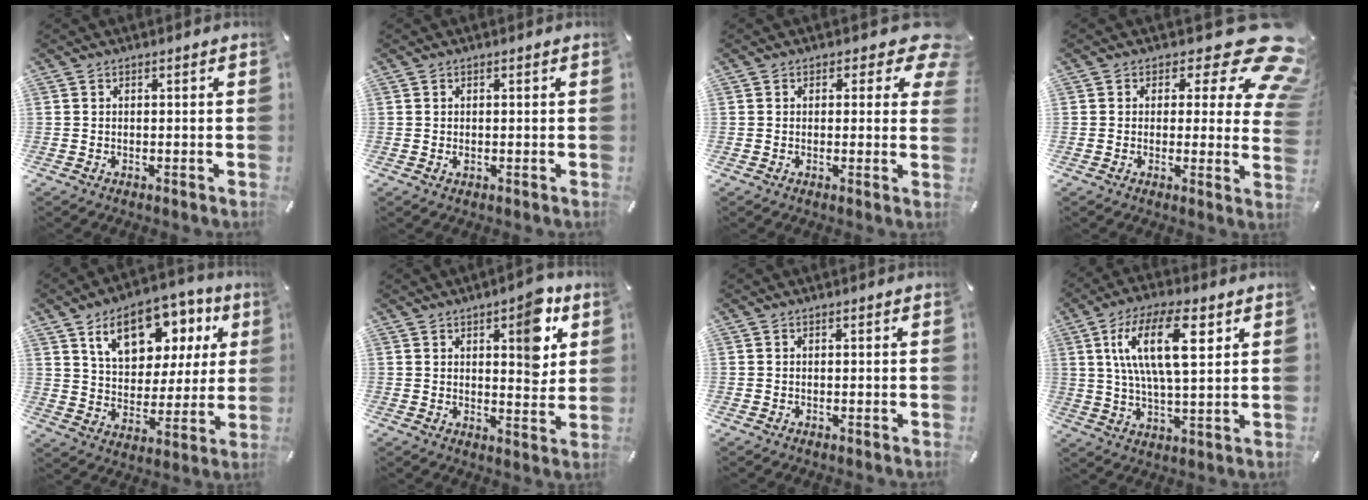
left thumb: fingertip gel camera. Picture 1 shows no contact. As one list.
[{"total": 0.7, "force": [-0.1, 0.4, 0.5], "torque": [-0.011, -0.001, -0.001]}, {"total": 6.5, "force": [2.9, 3.5, 4.6], "torque": [-0.046, -0.016, 0.044]}, {"total": 15.8, "force": [7.1, 7.1, 12.1], "torque": [-0.153, -0.047, 0.115]}, {"total": 16.5, "force": [8.9, 10.3, 9.4], "torque": [-0.150, -0.030, 0.157]}, {"total": 9.2, "force": [4.0, 3.8, 7.4], "torque": [-0.069, -0.029, 0.053]}, {"total": 0.0}, {"total": 15.4, "force": [5.7, 5.7, 13.1], "torque": [-0.256, 0.000, 0.089]}]